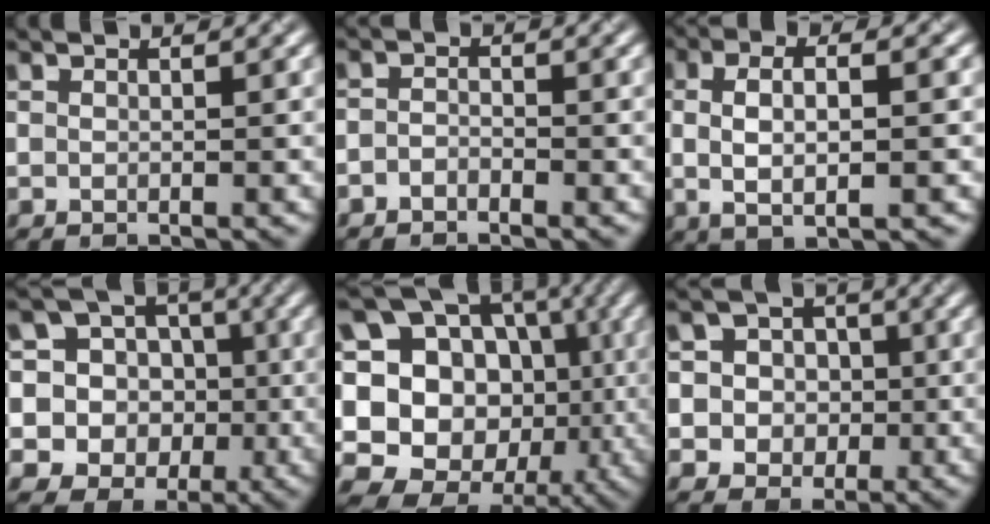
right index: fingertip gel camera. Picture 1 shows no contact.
{"total": 1.2, "force": [-1.0, 0.5, 0.3], "torque": [-0.005, 0.002, -0.024]}
{"total": 4.6, "force": [0.2, 1.5, 4.3], "torque": [-0.083, 0.003, 0.000]}
{"total": 14.0, "force": [0.4, 13.2, 4.4], "torque": [-0.131, 0.038, -0.015]}
{"total": 19.7, "force": [-1.5, 17.0, 9.7], "torque": [-0.213, 0.048, -0.039]}
{"total": 6.3, "force": [0.4, 6.1, 1.4], "torque": [-0.031, 0.031, -0.003]}